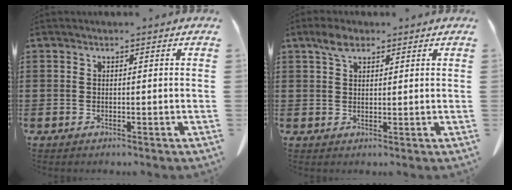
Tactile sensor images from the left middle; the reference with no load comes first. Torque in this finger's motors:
{"motor_torque": [1.06, 1.08, 0.23, 0.09]}